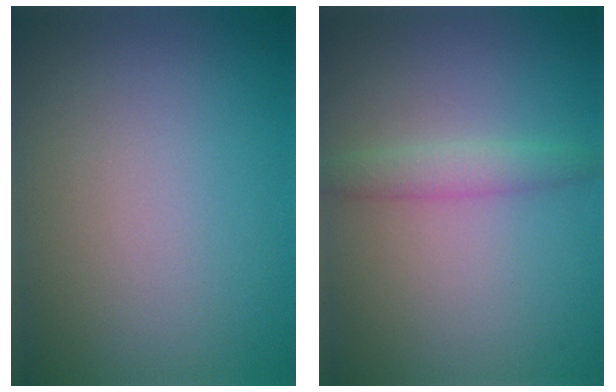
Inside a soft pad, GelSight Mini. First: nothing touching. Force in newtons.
{"total": 1.9, "press": 1.9, "slide": 0.1}